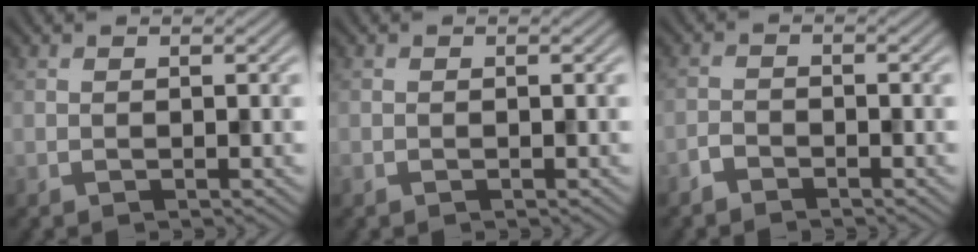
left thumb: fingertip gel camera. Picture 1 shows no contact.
{"total": 0.0}
{"total": 1.7, "force": [-1.5, 0.5, 0.5], "torque": [-0.009, 0.001, -0.036]}